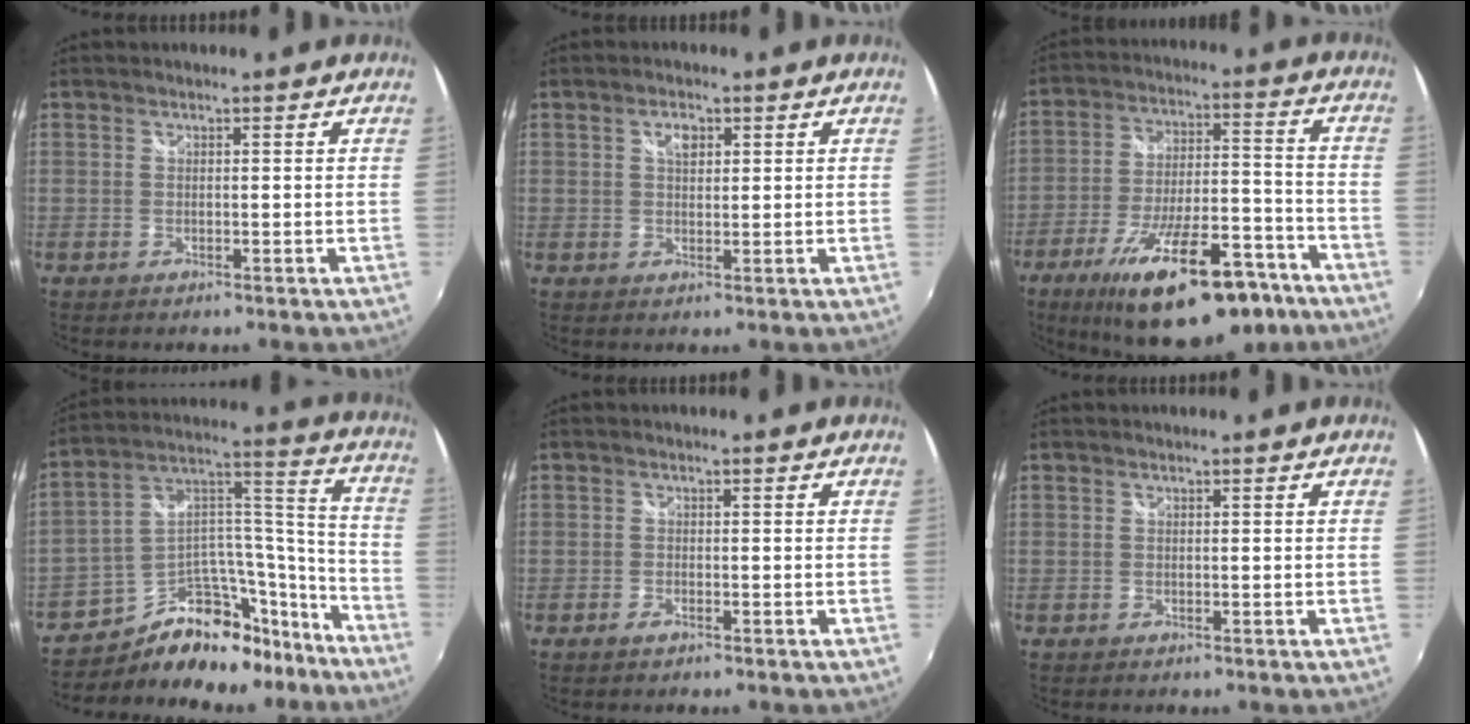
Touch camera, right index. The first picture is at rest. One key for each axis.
{"total": 2.9, "fx": 1.2, "fy": 1.7, "fz": 2.0, "tx": -0.032, "ty": 0.006, "tz": 0.018}
{"total": 23.8, "fx": -15.7, "fy": 8.6, "fz": 15.7, "tx": -0.262, "ty": -0.009, "tz": -0.227}
{"total": 21.0, "fx": -14.9, "fy": 12.5, "fz": 7.9, "tx": -0.146, "ty": 0.097, "tz": -0.219}
{"total": 1.1, "fx": -0.9, "fy": 0.5, "fz": 0.5, "tx": -0.011, "ty": -0.003, "tz": -0.018}
{"total": 0.0}